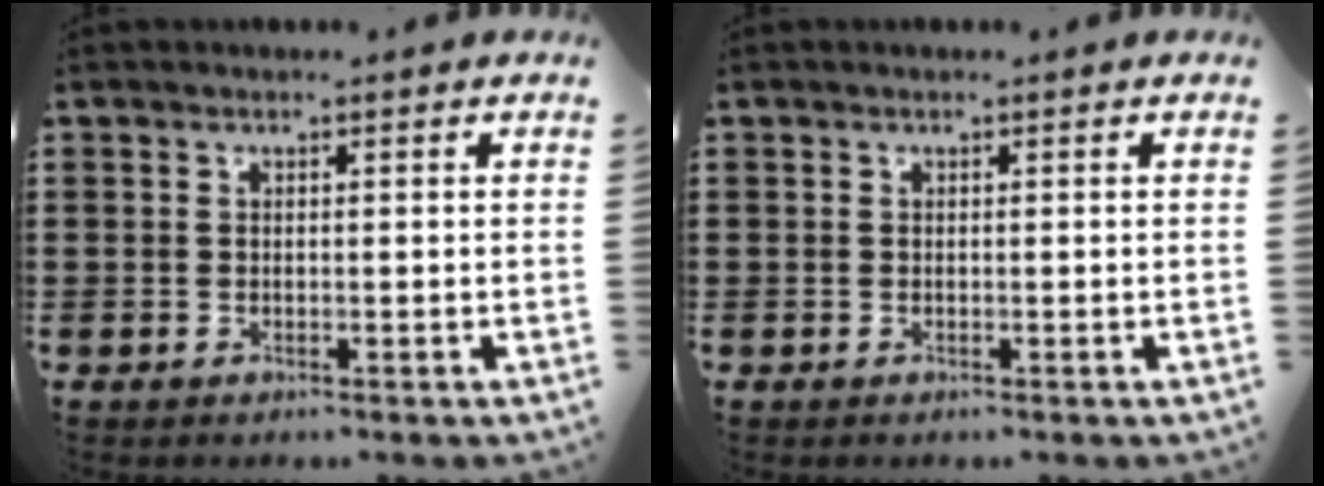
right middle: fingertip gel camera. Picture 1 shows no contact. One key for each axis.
{"total": 0.0}